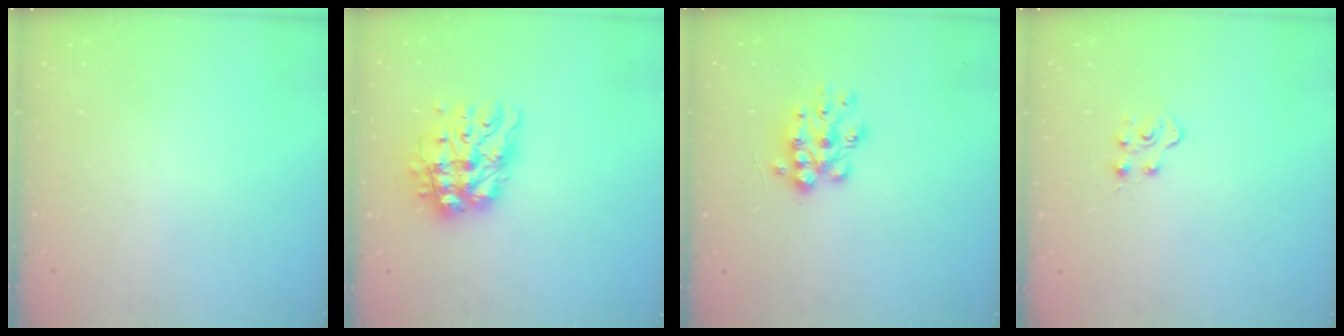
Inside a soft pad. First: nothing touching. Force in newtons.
{"total": 12.8, "press": 12.8, "slide": 1.4}
{"total": 11.2, "press": 11.2, "slide": 0.5}
{"total": 4.6, "press": 4.6, "slide": 0.4}